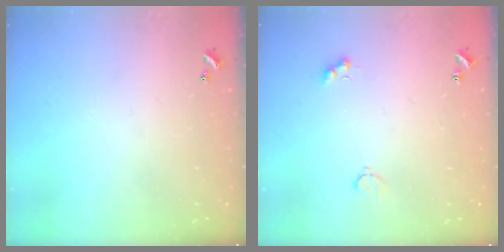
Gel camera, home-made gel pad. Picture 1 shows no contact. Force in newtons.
{"total": 2.3, "press": 2.2, "slide": 0.6}